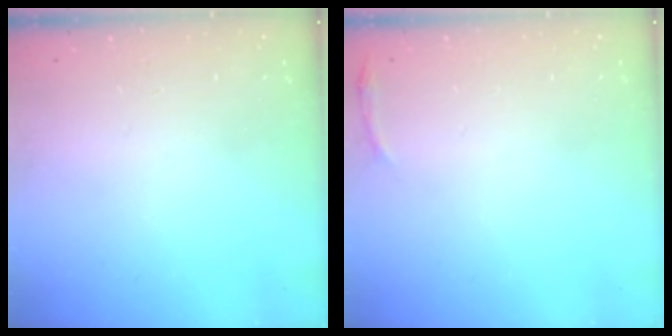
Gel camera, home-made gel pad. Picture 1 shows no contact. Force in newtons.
{"total": 3.0, "press": 1.9, "slide": 2.3}